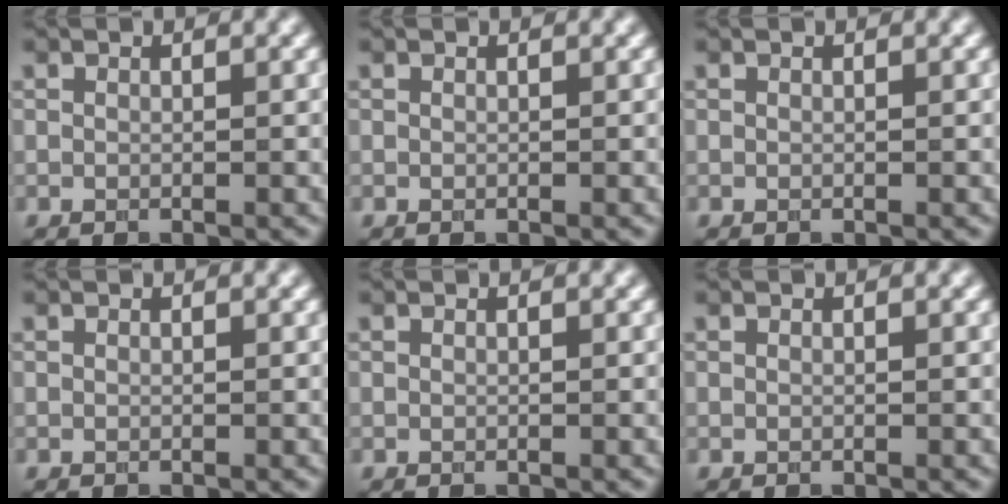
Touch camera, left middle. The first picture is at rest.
{"total": 0.0}
{"total": 0.0}
{"total": 0.0}
{"total": 0.0}
{"total": 0.0}